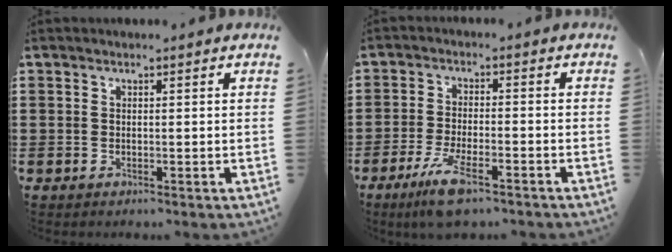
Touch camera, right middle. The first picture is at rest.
{"total": 7.5, "force": [-4.6, 1.9, 5.7], "torque": [-0.129, -0.006, -0.087]}